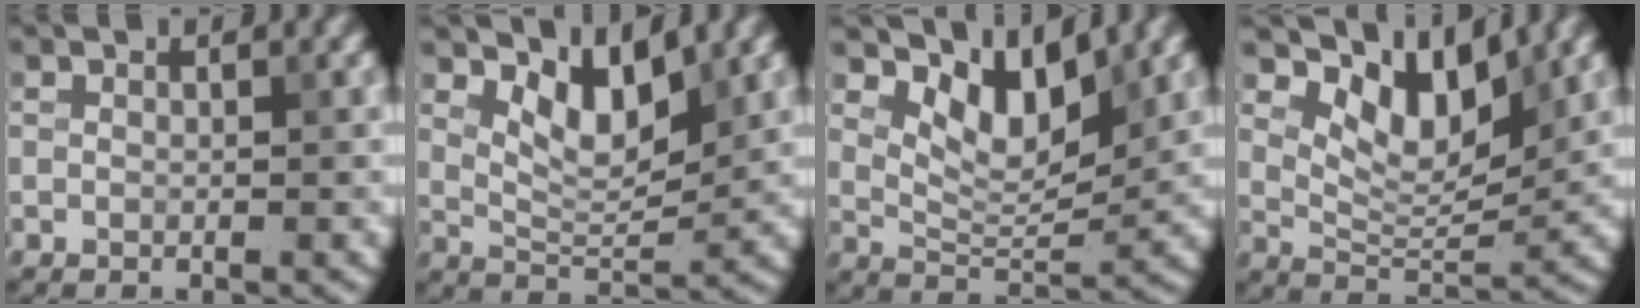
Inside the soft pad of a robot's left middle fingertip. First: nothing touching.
{"total": 4.3, "force": [2.4, 1.8, 3.1], "torque": [-0.061, -0.010, 0.043]}
{"total": 5.2, "force": [3.1, 2.2, 3.6], "torque": [-0.067, -0.012, 0.051]}
{"total": 6.1, "force": [3.8, 2.6, 4.0], "torque": [-0.069, -0.008, 0.063]}